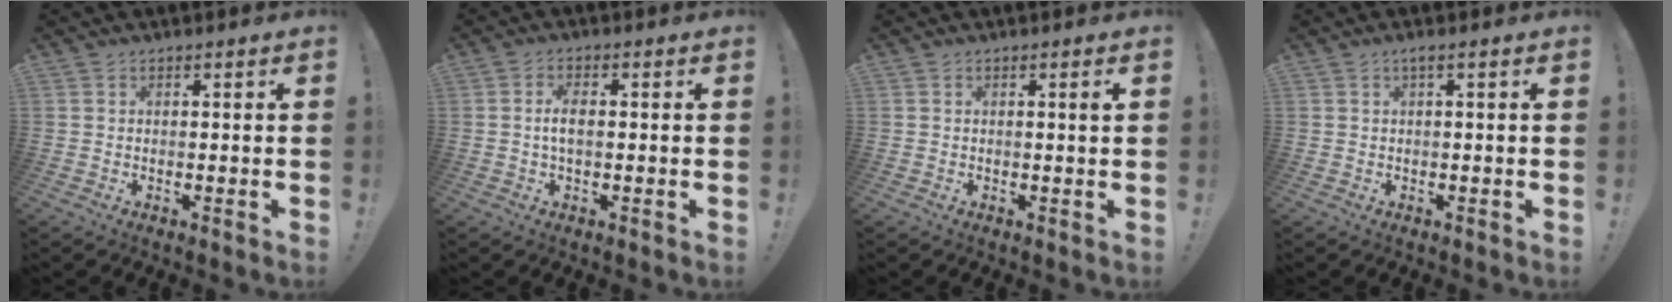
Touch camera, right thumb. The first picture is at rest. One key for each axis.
{"total": 4.2, "fx": 0.0, "fy": 1.8, "fz": 3.8, "tx": -0.068, "ty": 0.002, "tz": -0.004}
{"total": 1.0, "fx": 0.3, "fy": -0.3, "fz": 0.9, "tx": -0.007, "ty": -0.004, "tz": 0.001}
{"total": 1.5, "fx": 0.3, "fy": 0.0, "fz": 1.5, "tx": -0.025, "ty": 0.000, "tz": 0.003}